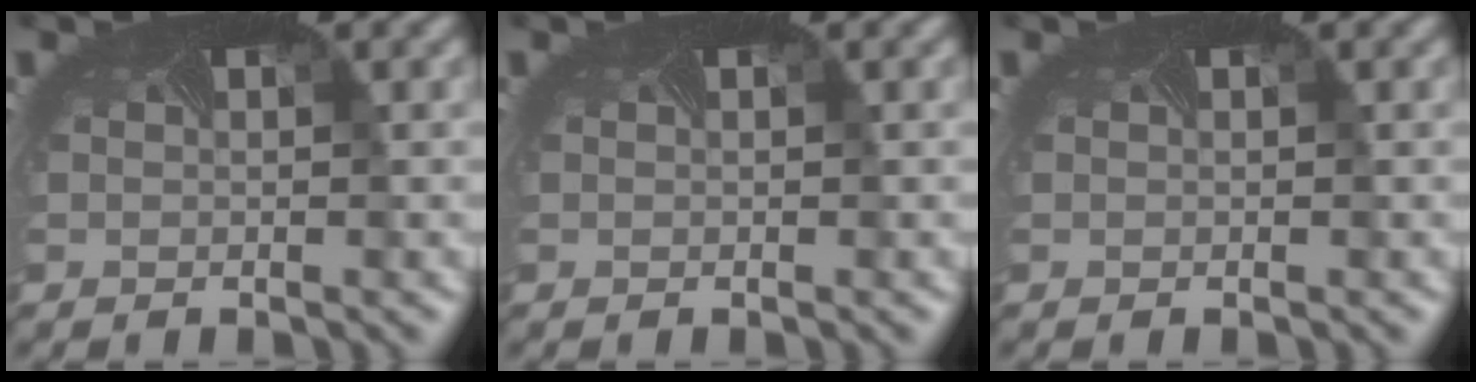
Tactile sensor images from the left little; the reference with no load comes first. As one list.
[{"total": 0.0}, {"total": 0.0}]